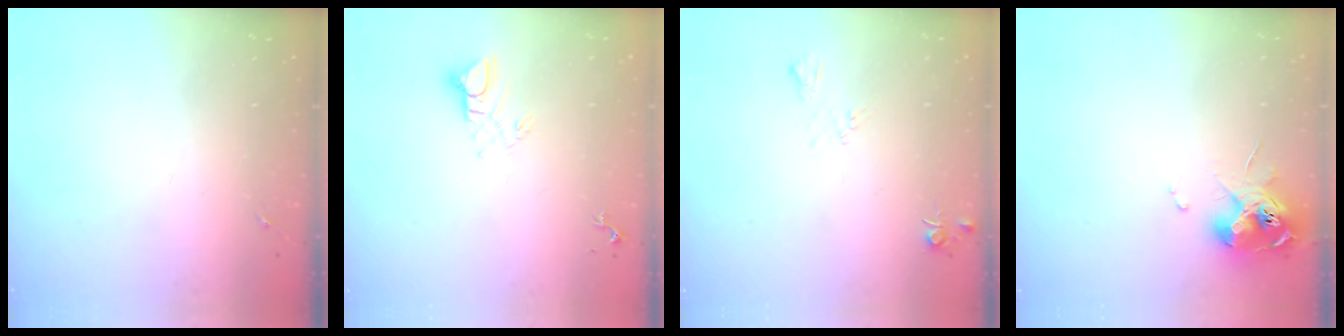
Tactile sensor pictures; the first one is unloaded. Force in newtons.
{"total": 5.7, "press": 5.7, "slide": 0.3}
{"total": 5.2, "press": 5.2, "slide": 0.7}
{"total": 10.7, "press": 10.6, "slide": 0.9}